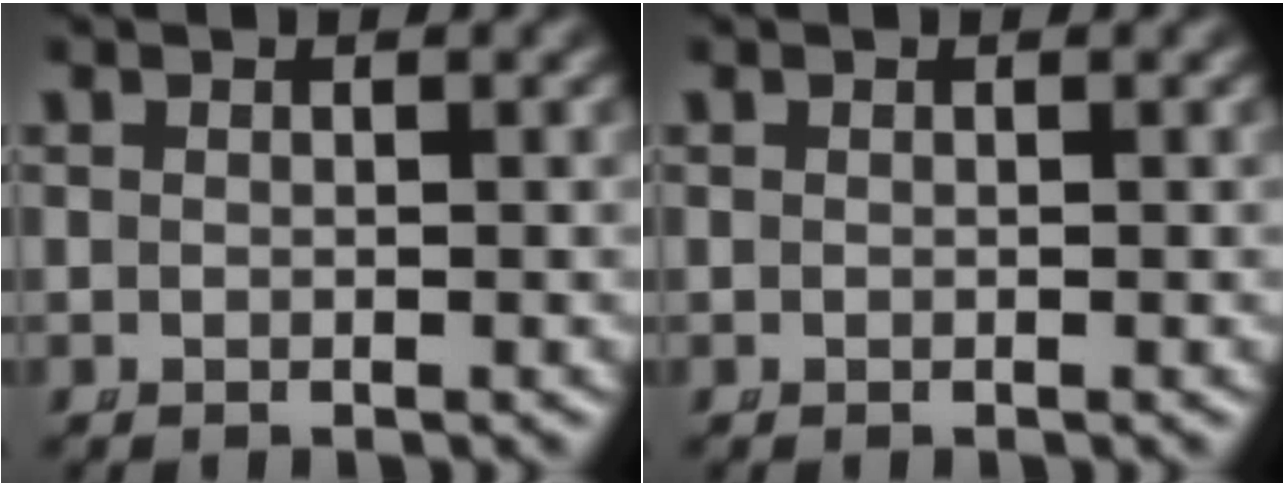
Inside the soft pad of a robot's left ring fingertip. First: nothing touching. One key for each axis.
{"total": 0.0}